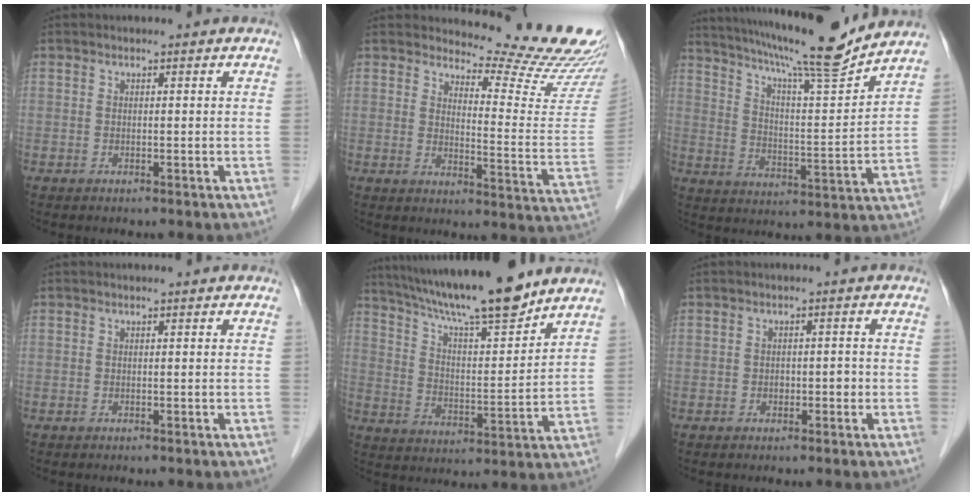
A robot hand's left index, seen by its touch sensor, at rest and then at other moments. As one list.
[{"total": 17.1, "force": [16.5, -0.1, 4.5], "torque": [-0.060, -0.137, 0.182]}, {"total": 17.3, "force": [15.2, -0.5, 8.3], "torque": [-0.142, -0.014, 0.231]}, {"total": 0.0}, {"total": 17.0, "force": [14.3, 0.9, 9.1], "torque": [-0.154, 0.004, 0.238]}, {"total": 1.7, "force": [-0.7, 1.1, 1.1], "torque": [-0.017, 0.006, -0.008]}]